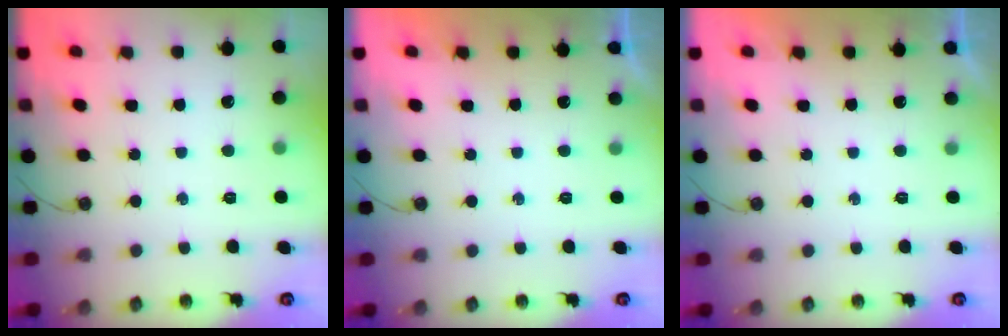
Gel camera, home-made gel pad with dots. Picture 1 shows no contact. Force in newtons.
{"total": 0.0}
{"total": 0.0}